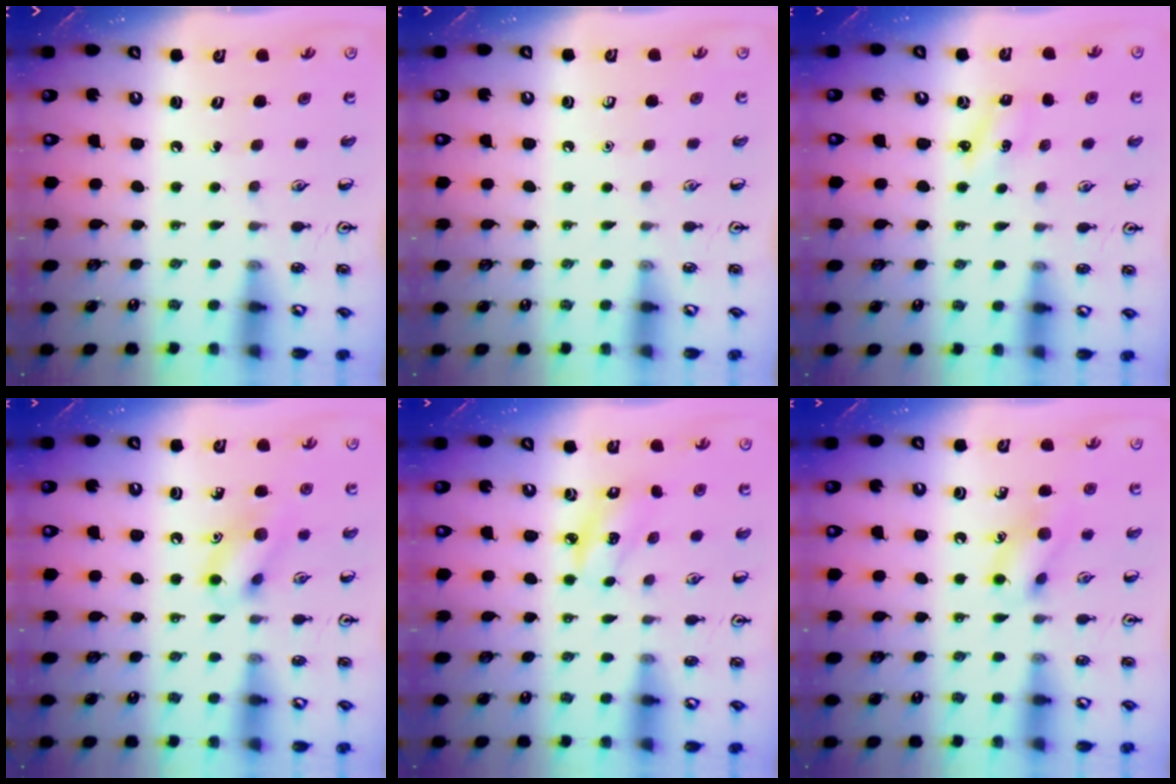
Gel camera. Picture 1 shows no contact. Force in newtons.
{"total": 0.0}
{"total": 1.8, "press": 1.7, "slide": 0.7}
{"total": 10.2, "press": 10.1, "slide": 0.9}
{"total": 3.6, "press": 3.6, "slide": 0.4}
{"total": 10.0, "press": 10.0, "slide": 0.9}